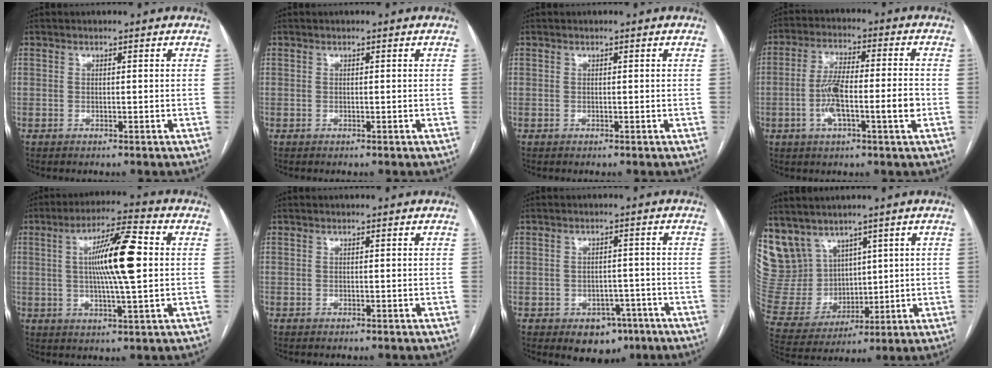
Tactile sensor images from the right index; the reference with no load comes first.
{"total": 0.0}
{"total": 0.0}
{"total": 9.8, "force": [-2.3, 1.5, 9.4], "torque": [-0.177, 0.013, -0.040]}
{"total": 12.2, "force": [1.4, 1.0, 12.0], "torque": [-0.209, 0.011, 0.020]}
{"total": 0.0}
{"total": 5.9, "force": [-3.3, 4.2, 2.7], "torque": [-0.023, 0.011, -0.036]}
{"total": 12.5, "force": [8.7, 8.6, 2.6], "torque": [-0.081, 0.040, 0.202]}